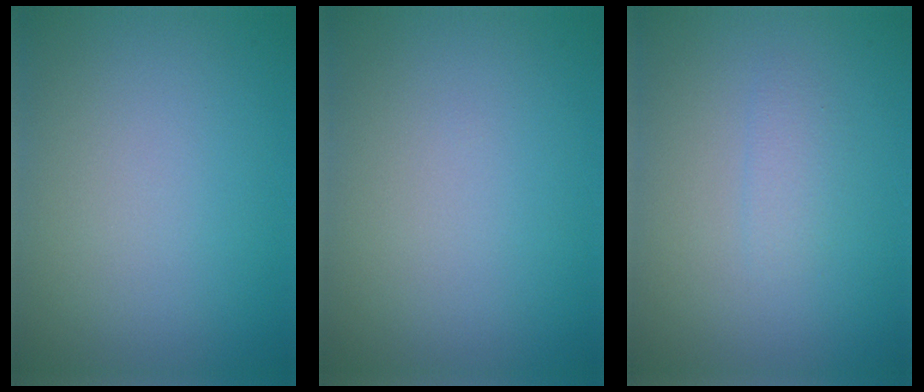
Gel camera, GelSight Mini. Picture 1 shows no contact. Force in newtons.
{"total": 0.0}
{"total": 1.1, "press": 1.1, "slide": 0.0}